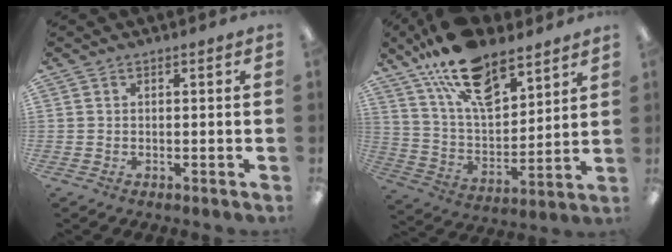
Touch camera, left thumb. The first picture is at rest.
{"total": 19.8, "force": [14.1, 8.9, 10.8], "torque": [-0.197, -0.072, 0.250]}